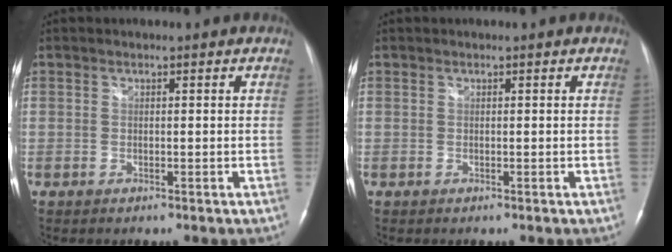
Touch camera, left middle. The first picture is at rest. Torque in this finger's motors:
{"motor_torque": [-0.09, -0.02, 0.08, 0.01]}